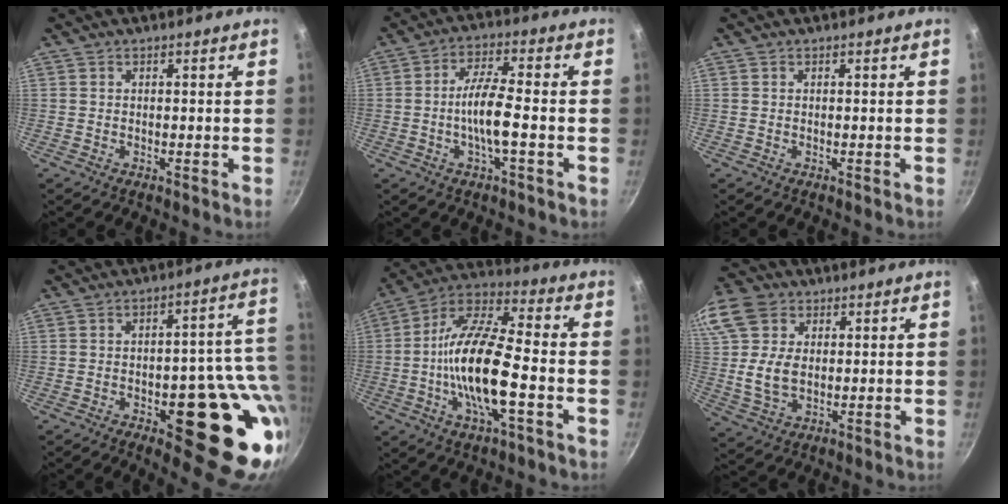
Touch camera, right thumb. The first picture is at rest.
{"total": 8.1, "force": [-1.8, 1.6, 7.7], "torque": [-0.147, 0.021, -0.039]}
{"total": 0.0}
{"total": 20.2, "force": [-3.8, 7.9, 18.3], "torque": [-0.168, 0.004, -0.044]}
{"total": 17.9, "force": [-3.5, 5.8, 16.6], "torque": [-0.313, 0.031, -0.084]}
{"total": 16.3, "force": [3.6, 12.2, 10.3], "torque": [-0.211, 0.010, 0.062]}